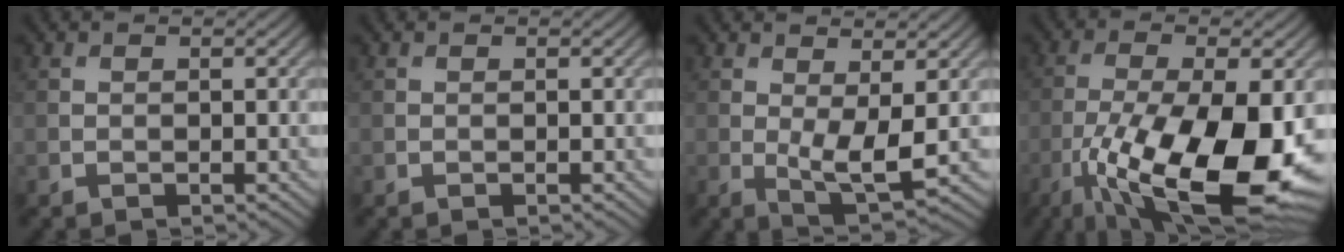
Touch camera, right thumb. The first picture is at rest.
{"total": 0.0}
{"total": 4.6, "force": [0.4, 1.4, 4.4], "torque": [-0.090, -0.011, 0.011]}
{"total": 18.2, "force": [-6.8, 6.8, 15.5], "torque": [-0.288, -0.028, -0.110]}